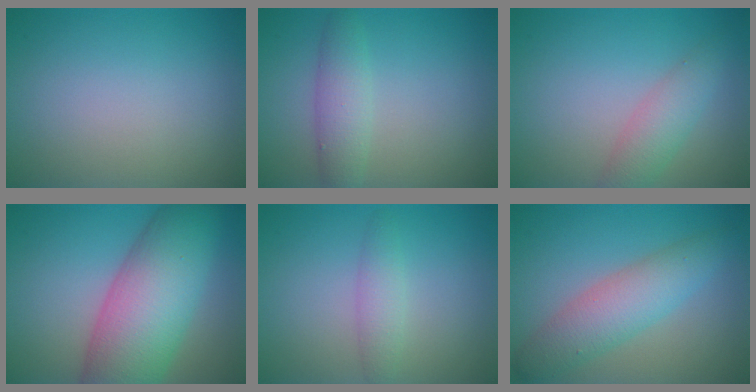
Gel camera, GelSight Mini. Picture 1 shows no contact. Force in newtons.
{"total": 2.9, "press": 2.9, "slide": 0.0}
{"total": 3.0, "press": 3.0, "slide": 0.1}
{"total": 11.6, "press": 11.6, "slide": 0.4}
{"total": 1.9, "press": 1.9, "slide": 0.0}
{"total": 4.8, "press": 4.8, "slide": 0.1}